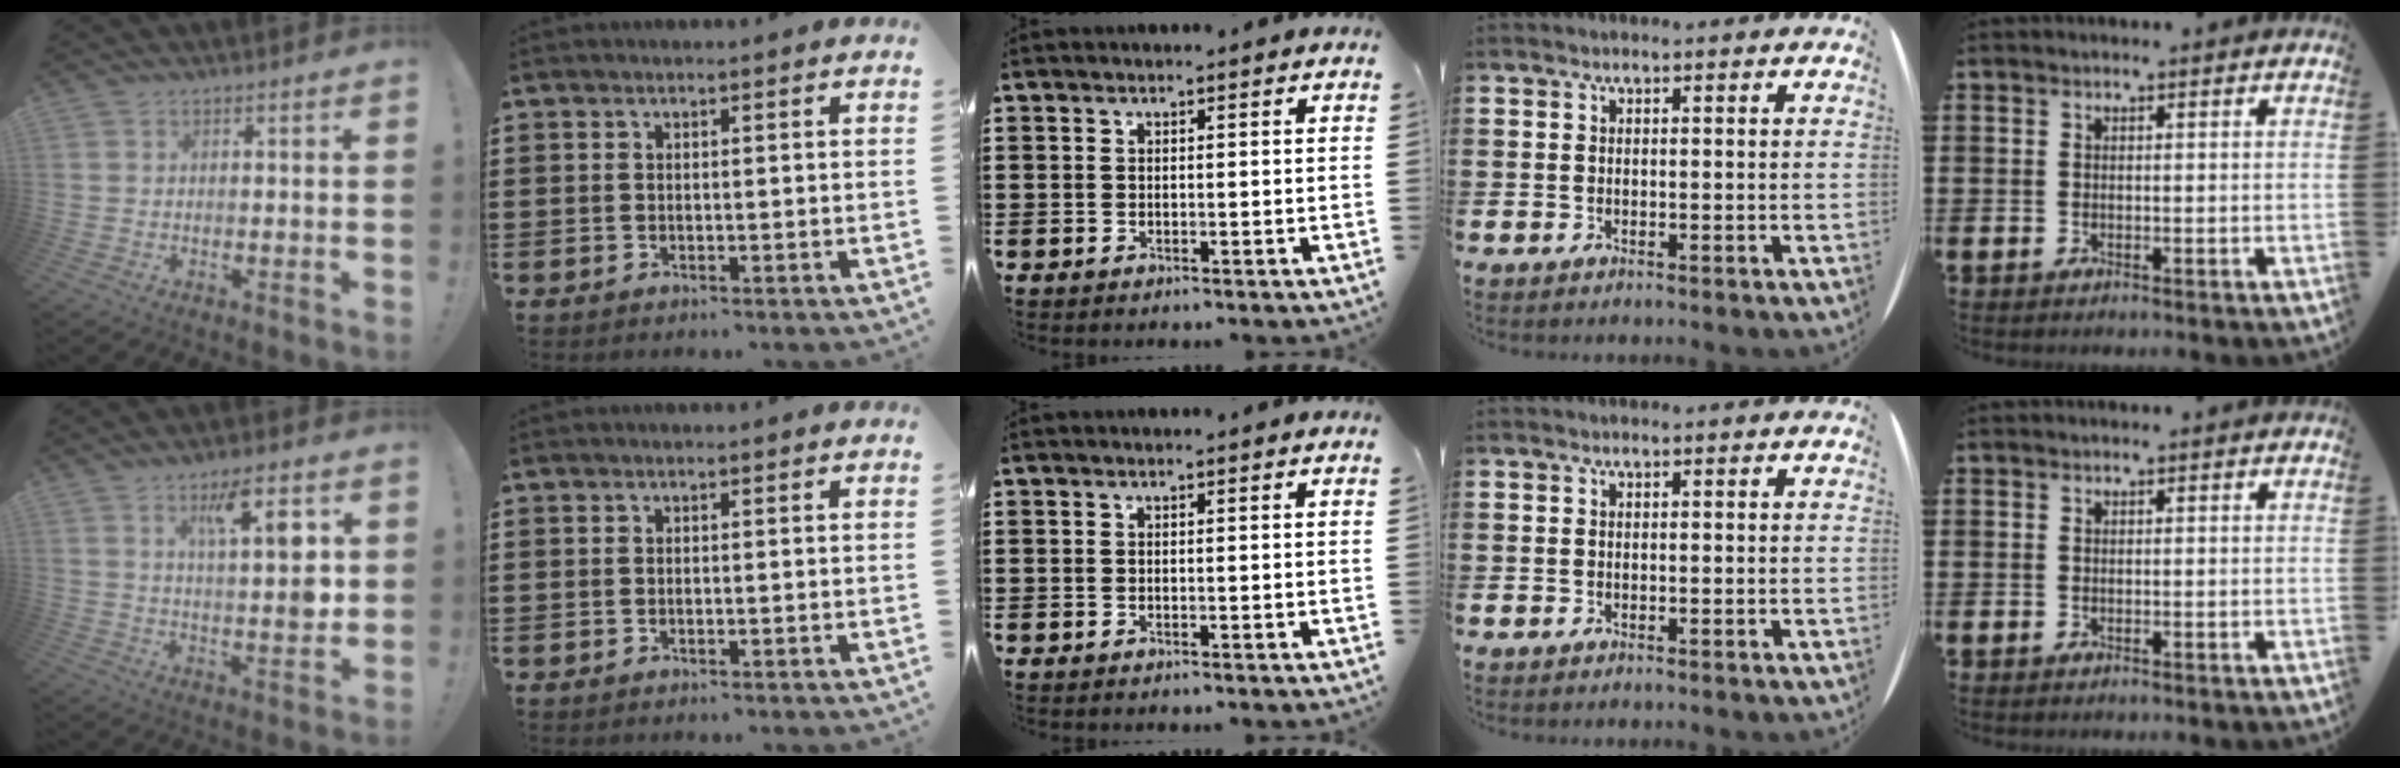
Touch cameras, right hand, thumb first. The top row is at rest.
{"thumb": {"total": 11.6, "force": [4.5, 2.6, 10.3], "torque": [-0.151, -0.020, 0.067]}}